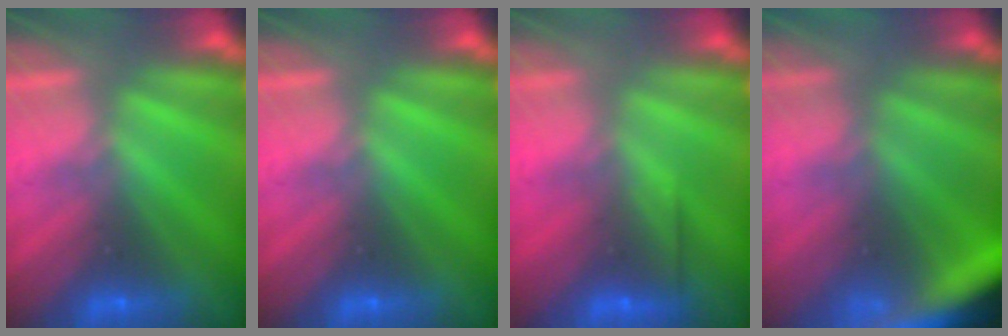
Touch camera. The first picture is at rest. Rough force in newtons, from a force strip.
{"total": 0.0}
{"total": 2.6}
{"total": 6.9}